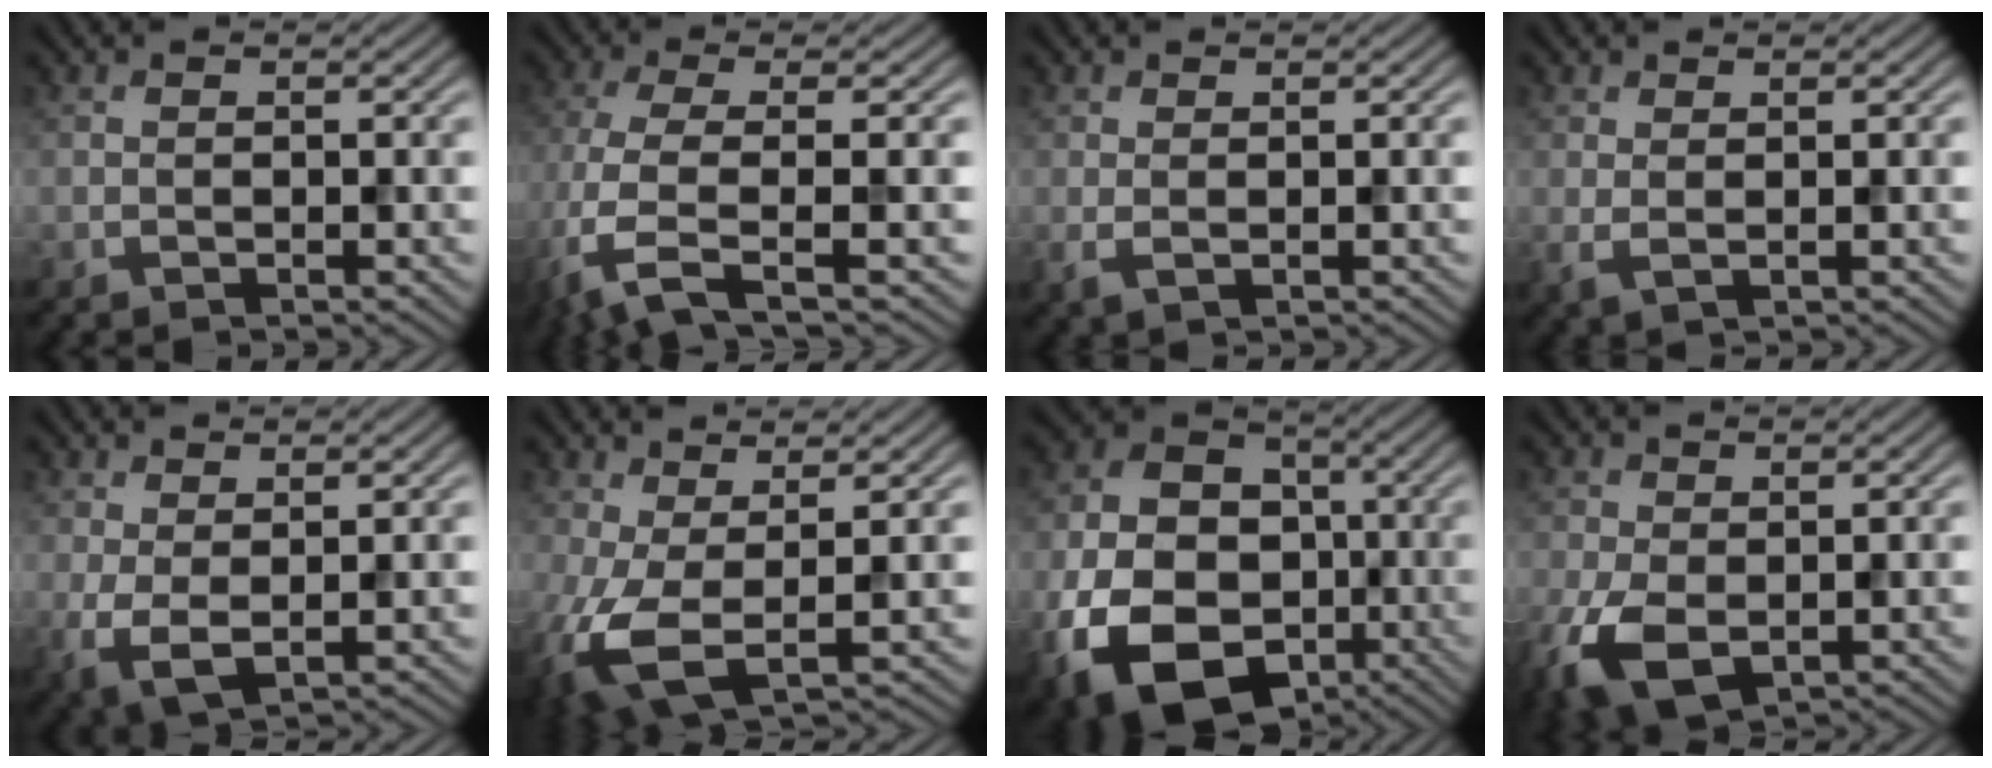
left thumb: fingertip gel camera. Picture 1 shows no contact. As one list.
[{"total": 7.3, "force": [-2.5, 2.0, 6.6], "torque": [-0.145, -0.007, -0.067]}, {"total": 1.5, "force": [0.2, 0.5, 1.4], "torque": [-0.035, -0.002, 0.005]}, {"total": 1.8, "force": [0.7, 0.5, 1.6], "torque": [-0.038, -0.001, 0.014]}, {"total": 3.7, "force": [0.8, 1.9, 3.2], "torque": [-0.079, -0.007, 0.015]}, {"total": 7.4, "force": [-0.4, 3.2, 6.7], "torque": [-0.163, -0.007, -0.013]}, {"total": 16.6, "force": [-5.9, 12.5, 9.1], "torque": [-0.212, -0.040, -0.109]}, {"total": 7.3, "force": [-2.3, 4.6, 5.2], "torque": [-0.140, -0.026, -0.043]}]